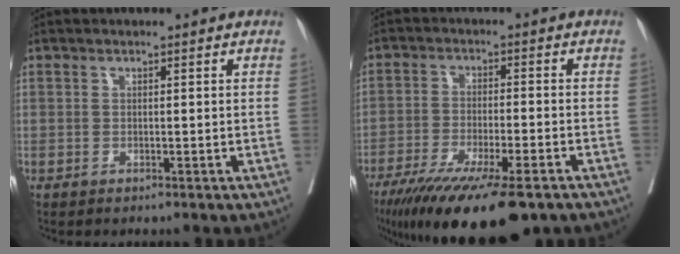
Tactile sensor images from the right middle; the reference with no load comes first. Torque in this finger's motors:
{"motor_torque": [1.27, -0.87, 0.43, 0.11]}